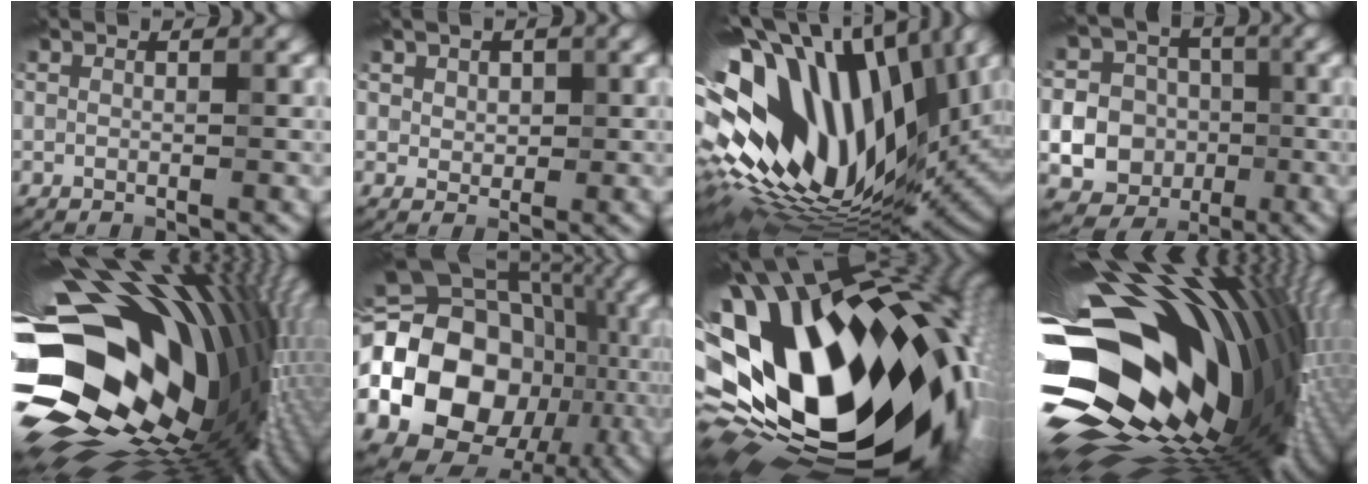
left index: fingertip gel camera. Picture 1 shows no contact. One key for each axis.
{"total": 2.5, "fx": 1.5, "fy": 1.8, "fz": 0.9, "tx": -0.025, "ty": -0.003, "tz": 0.031}
{"total": 18.9, "fx": 2.1, "fy": 11.1, "fz": 15.2, "tx": -0.286, "ty": -0.010, "tz": 0.036}
{"total": 16.7, "fx": -3.2, "fy": 15.8, "fz": 4.3, "tx": -0.117, "ty": -0.012, "tz": -0.076}
{"total": 20.9, "fx": -0.5, "fy": 14.5, "fz": 15.0, "tx": -0.297, "ty": -0.045, "tz": 0.008}
{"total": 19.9, "fx": -3.1, "fy": 16.3, "fz": 11.0, "tx": -0.189, "ty": -0.018, "tz": -0.065}
{"total": 22.3, "fx": -0.6, "fy": 13.5, "fz": 17.8, "tx": -0.339, "ty": -0.096, "tz": 0.020}
{"total": 20.9, "fx": -0.5, "fy": 12.7, "fz": 16.6, "tx": -0.309, "ty": -0.050, "tz": -0.006}